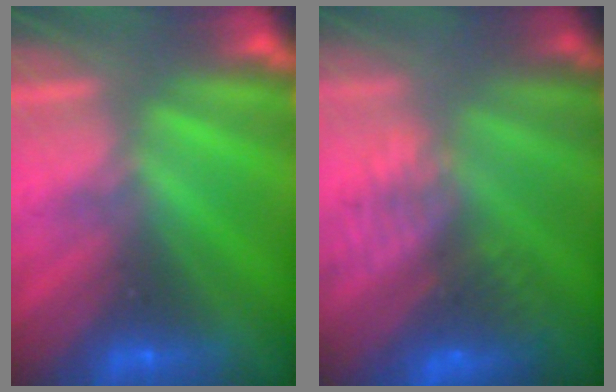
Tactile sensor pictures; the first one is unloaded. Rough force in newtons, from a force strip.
{"total": 7.4}